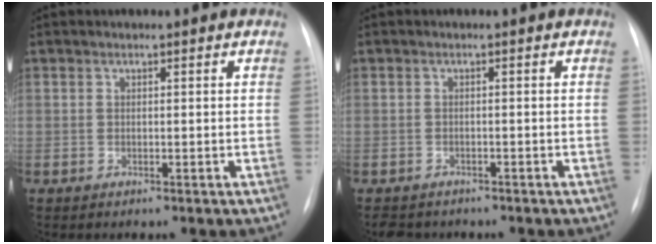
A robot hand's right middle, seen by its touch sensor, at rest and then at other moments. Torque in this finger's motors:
{"motor_torque": [0.07, -0.07, 0.01, 0.01]}